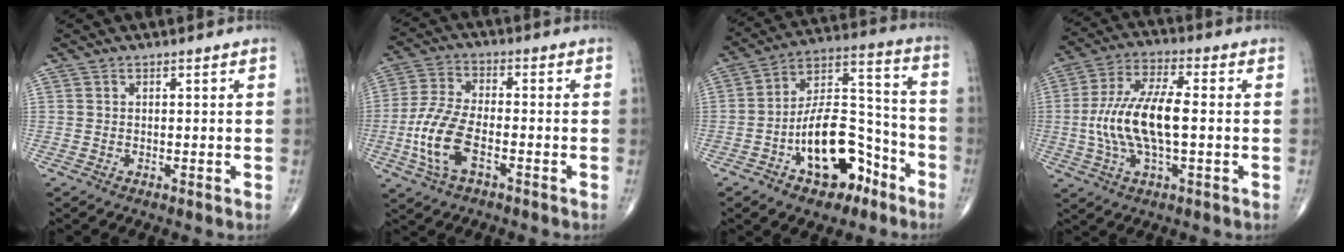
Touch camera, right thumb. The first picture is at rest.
{"total": 11.0, "force": [-3.7, 5.2, 9.0], "torque": [-0.197, 0.018, -0.073]}
{"total": 17.5, "force": [-8.1, 9.6, 12.2], "torque": [-0.162, 0.085, -0.129]}
{"total": 14.4, "force": [-1.0, 5.5, 13.3], "torque": [-0.279, 0.021, -0.020]}